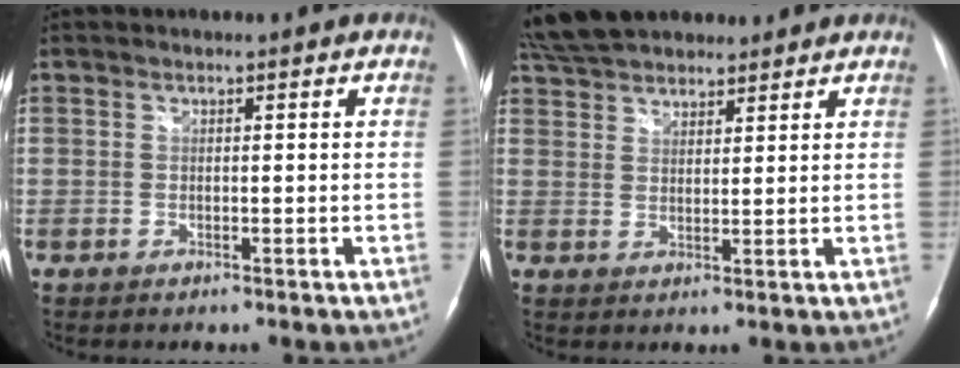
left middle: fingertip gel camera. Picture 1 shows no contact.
{"total": 13.0, "force": [11.3, 4.7, 4.6], "torque": [-0.089, 0.043, 0.195]}